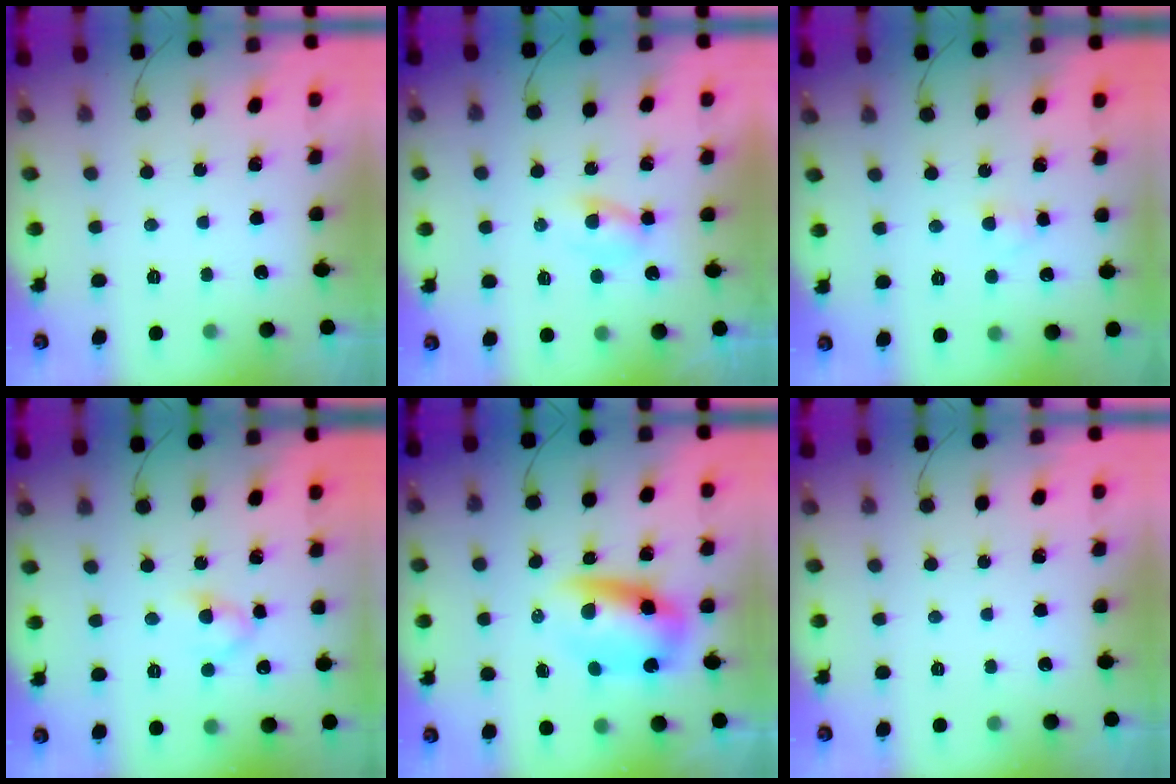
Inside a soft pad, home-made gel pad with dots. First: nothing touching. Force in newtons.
{"total": 2.0, "press": 1.8, "slide": 0.9}
{"total": 2.5, "press": 2.3, "slide": 1.1}
{"total": 3.9, "press": 3.7, "slide": 1.2}
{"total": 8.0, "press": 7.7, "slide": 2.2}
{"total": 0.0}